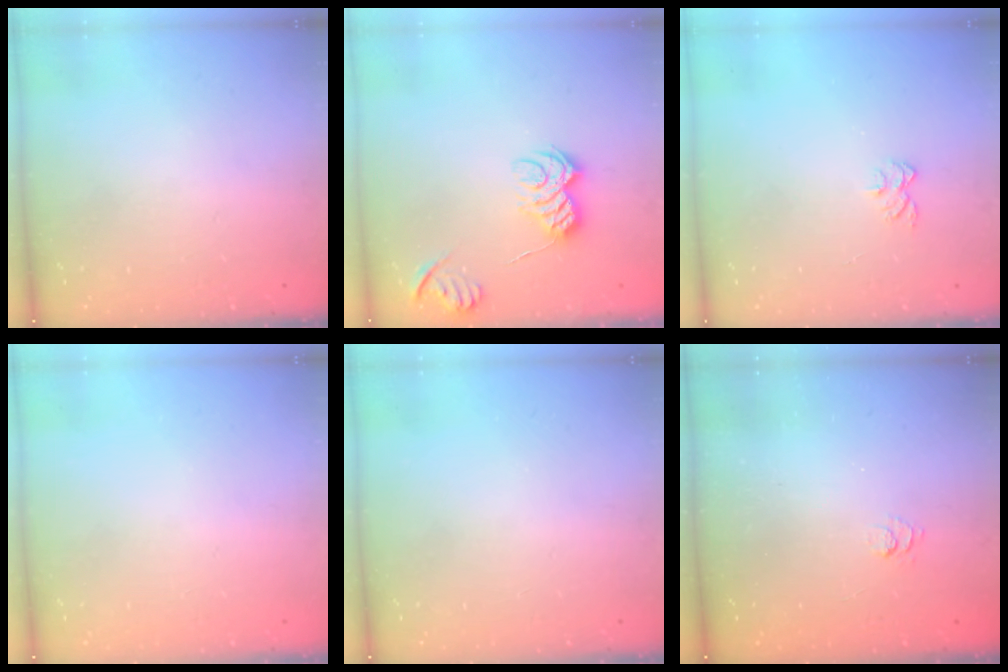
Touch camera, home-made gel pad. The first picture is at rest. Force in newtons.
{"total": 8.5, "press": 8.5, "slide": 0.6}
{"total": 5.4, "press": 5.4, "slide": 0.5}
{"total": 0.0}
{"total": 0.0}
{"total": 2.5, "press": 2.0, "slide": 1.4}